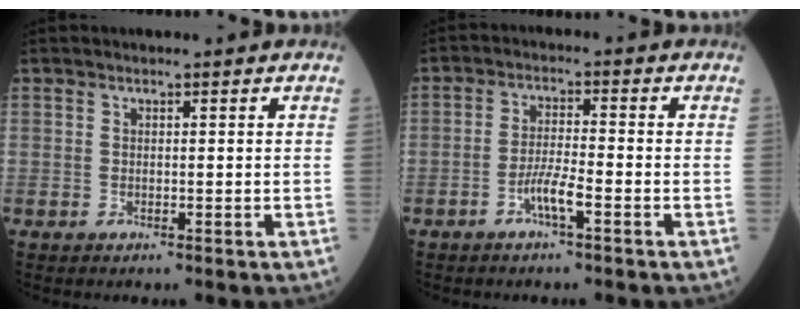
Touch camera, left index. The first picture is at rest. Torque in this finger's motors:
{"motor_torque": [0.03, 0.16, 0.10, 0.03]}